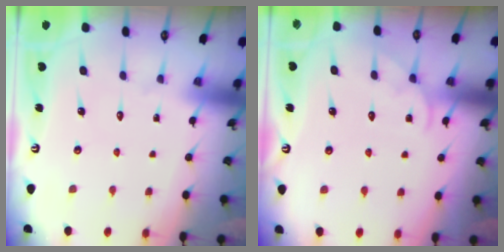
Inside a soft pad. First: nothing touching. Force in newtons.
{"total": 2.3, "press": 2.3, "slide": 0.3}